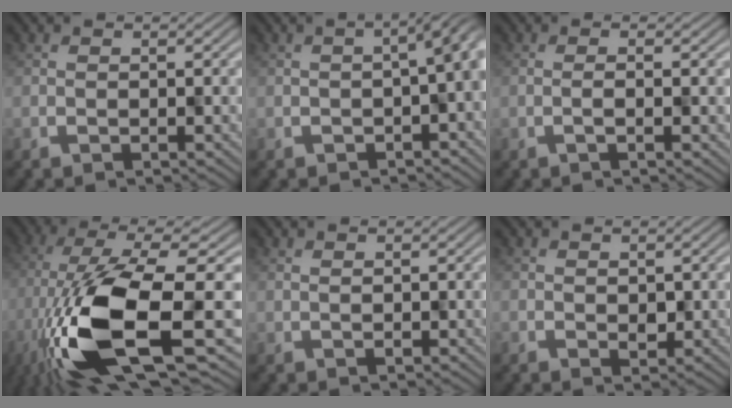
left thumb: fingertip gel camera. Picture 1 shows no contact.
{"total": 5.2, "force": [-1.4, 1.7, 4.7], "torque": [-0.058, -0.010, -0.017]}
{"total": 1.1, "force": [0.4, -0.1, 1.0], "torque": [-0.006, 0.009, -0.008]}
{"total": 15.2, "force": [-3.4, 5.4, 13.8], "torque": [-0.289, -0.019, -0.059]}
{"total": 0.9, "force": [0.9, 0.0, 0.1], "torque": [-0.003, 0.000, 0.012]}
{"total": 1.5, "force": [0.6, 1.0, 0.9], "torque": [-0.013, -0.003, 0.014]}